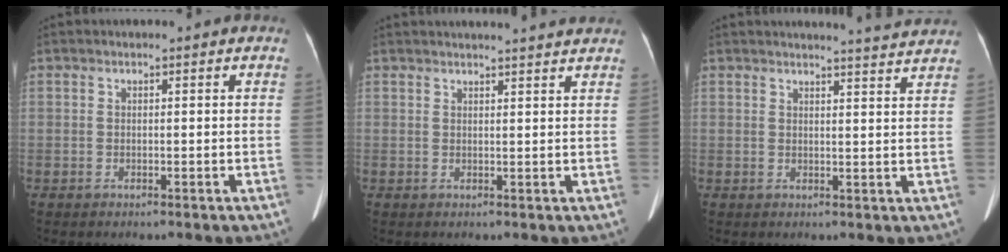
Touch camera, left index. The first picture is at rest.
{"total": 9.9, "force": [9.5, -0.1, 3.0], "torque": [-0.036, 0.017, 0.102]}
{"total": 6.5, "force": [6.3, -0.8, 1.3], "torque": [-0.023, -0.005, 0.064]}